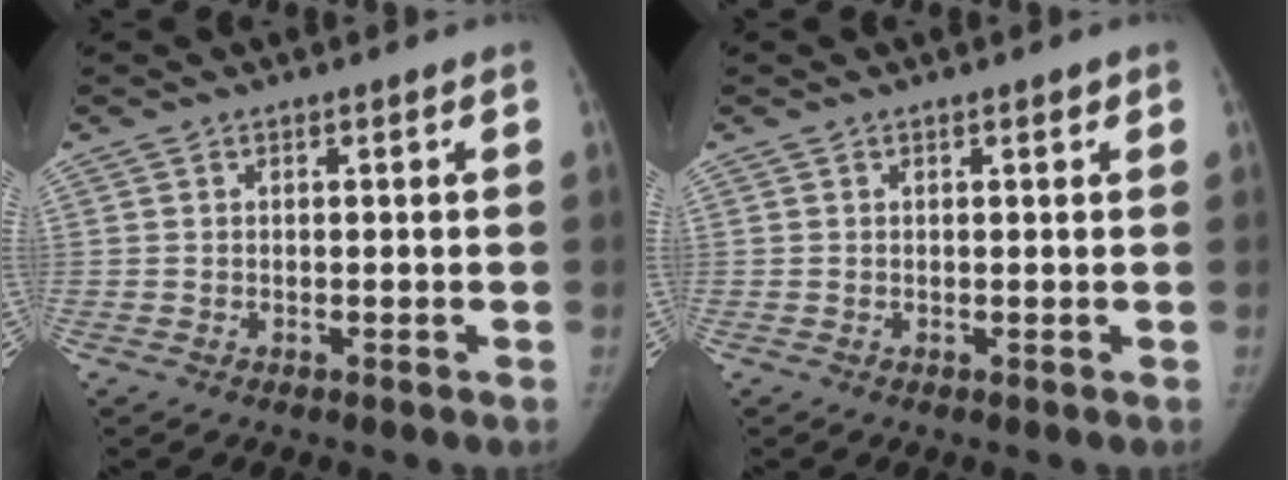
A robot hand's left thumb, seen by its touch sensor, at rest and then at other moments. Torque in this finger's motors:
{"motor_torque": [0.13, -0.01, 0.31, -0.18, 0.03]}